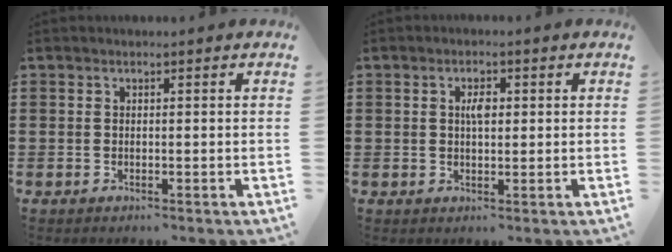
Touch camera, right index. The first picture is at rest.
{"total": 2.6, "force": [0.5, 1.1, 2.3], "torque": [-0.048, 0.008, 0.007]}